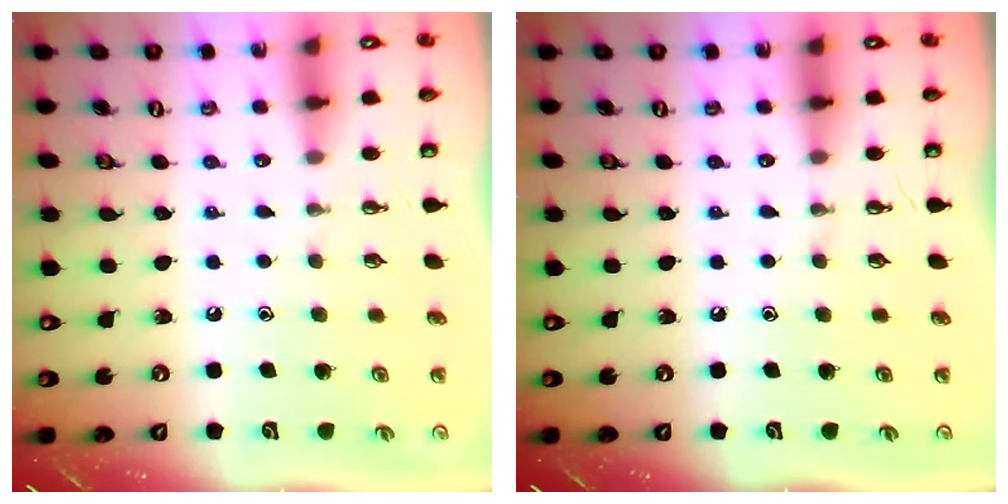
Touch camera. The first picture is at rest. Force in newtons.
{"total": 0.0}